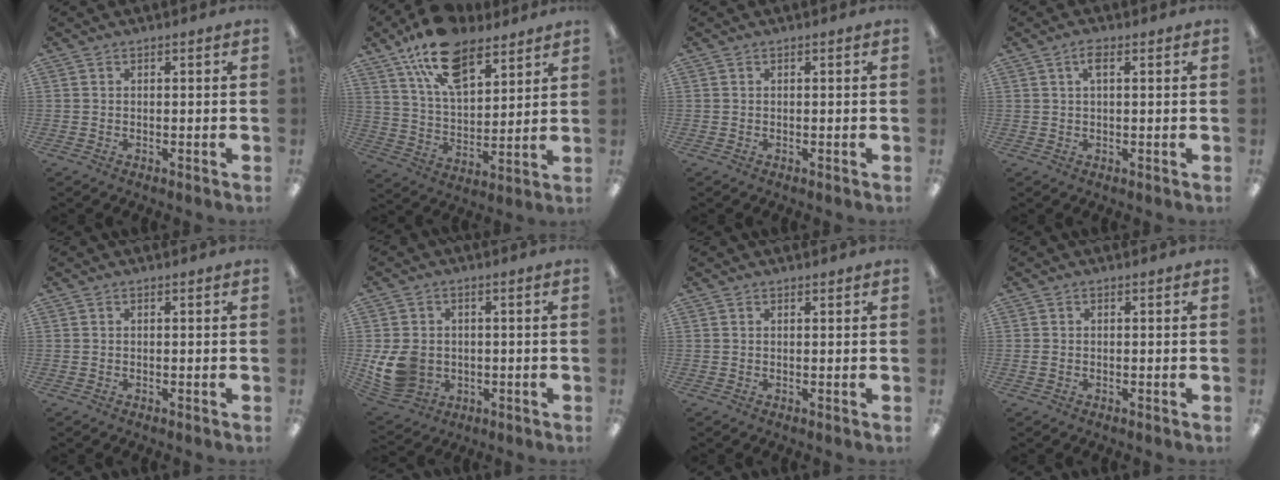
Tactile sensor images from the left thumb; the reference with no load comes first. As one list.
[{"total": 17.3, "force": [11.6, 8.5, 9.6], "torque": [-0.173, -0.050, 0.208]}, {"total": 0.0}, {"total": 3.0, "force": [1.3, 1.0, 2.5], "torque": [-0.047, 0.004, 0.018]}, {"total": 0.0}, {"total": 10.5, "force": [-1.0, 8.8, 5.6], "torque": [-0.124, 0.008, -0.011]}, {"total": 0.5, "force": [0.5, 0.2, 0.0], "torque": [0.008, -0.003, 0.007]}, {"total": 0.9, "force": [-0.2, 0.7, 0.7], "torque": [-0.012, 0.002, -0.004]}]